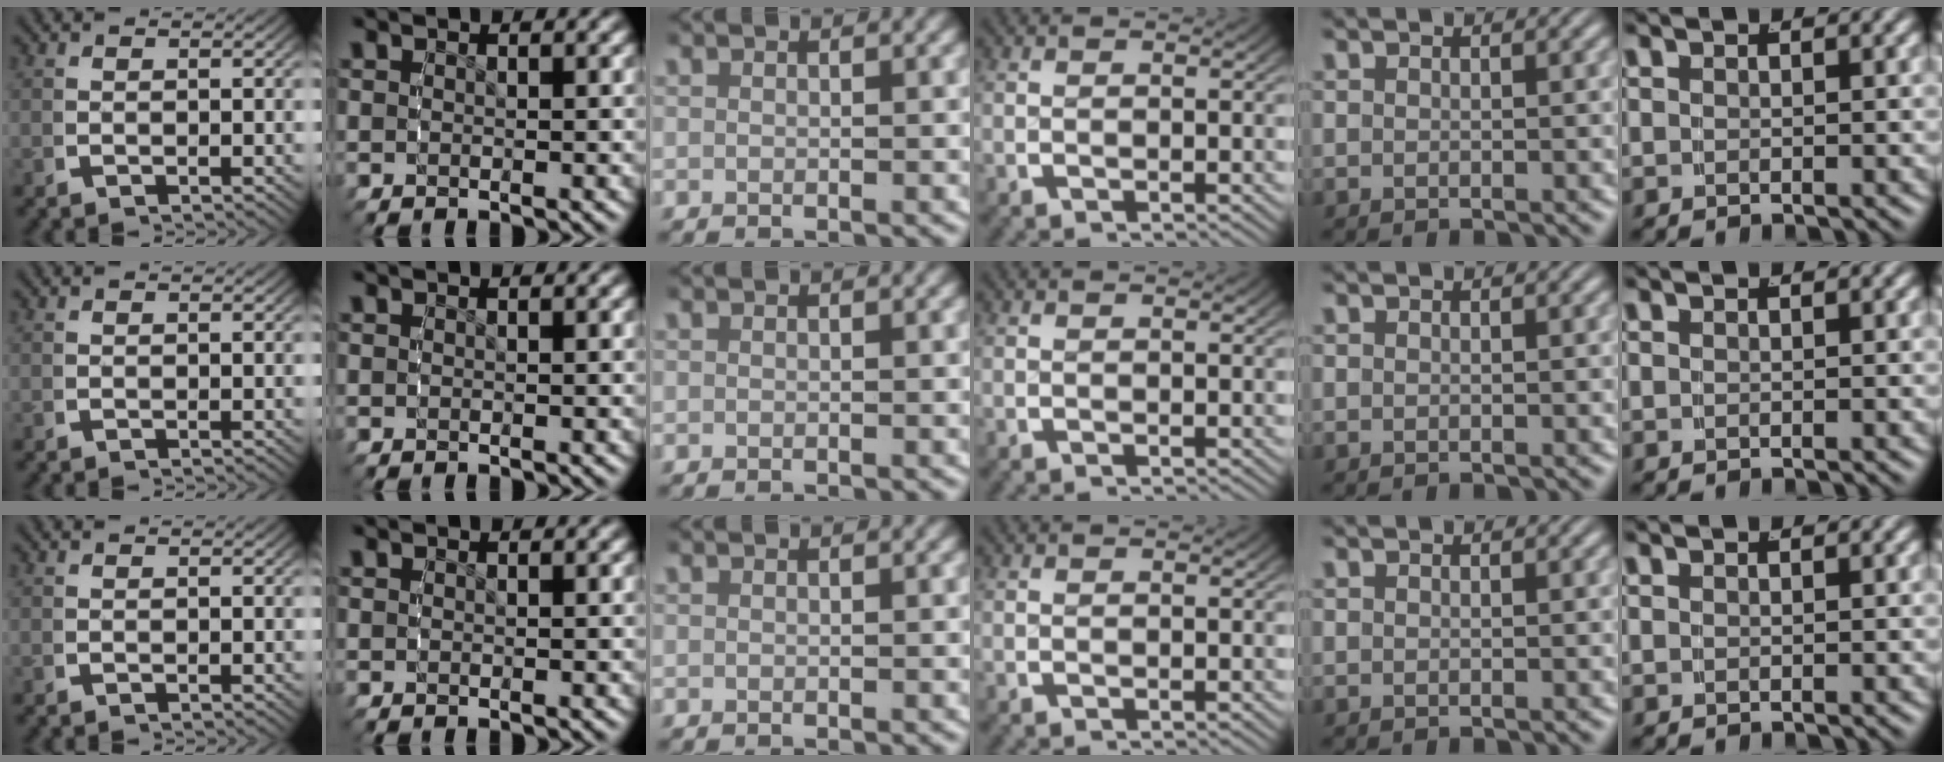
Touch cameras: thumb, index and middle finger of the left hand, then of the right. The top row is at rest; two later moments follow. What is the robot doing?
{"motion": "reach", "object": "shoes"}